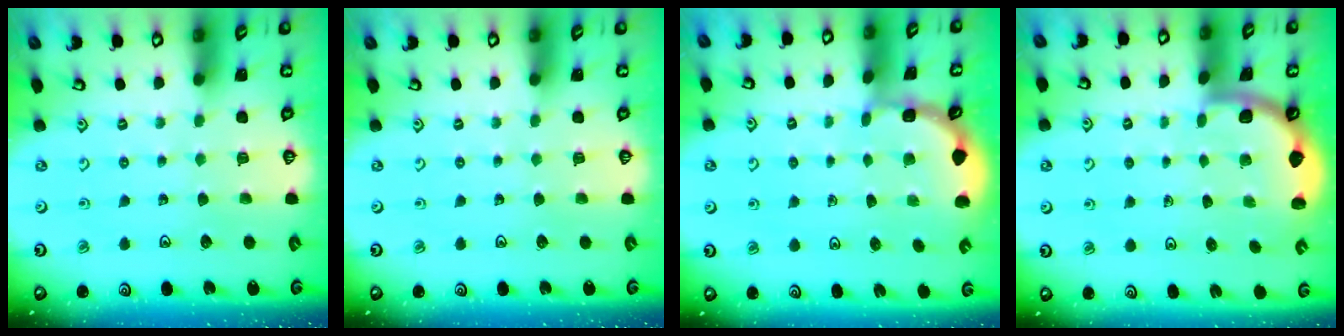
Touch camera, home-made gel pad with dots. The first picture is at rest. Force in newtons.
{"total": 0.0}
{"total": 1.7, "press": 1.7, "slide": 0.2}
{"total": 1.3, "press": 1.3, "slide": 0.1}